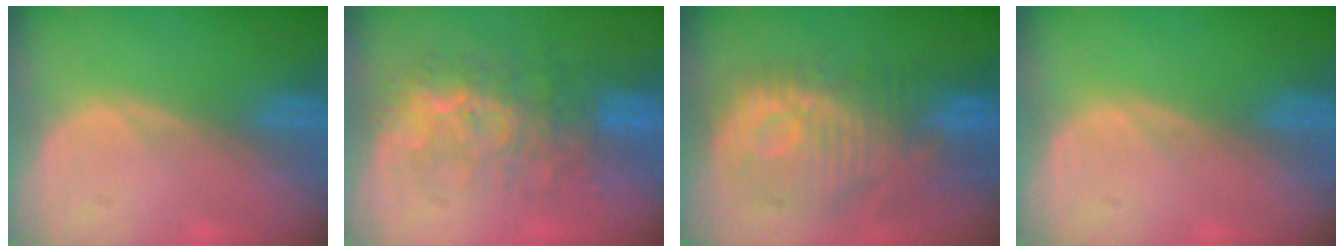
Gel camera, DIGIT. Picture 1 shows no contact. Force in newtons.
{"total": 8.4, "press": 8.1, "slide": 2.2}
{"total": 11.6, "press": 10.7, "slide": 4.4}
{"total": 0.0}